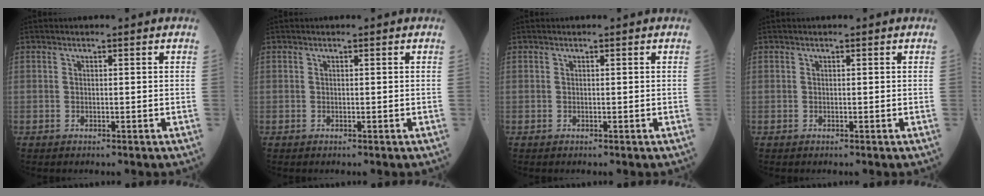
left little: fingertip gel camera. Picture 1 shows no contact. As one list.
[{"total": 0.0}, {"total": 0.0}, {"total": 0.0}]